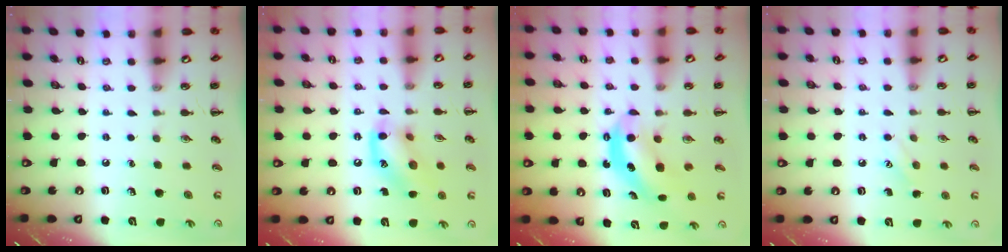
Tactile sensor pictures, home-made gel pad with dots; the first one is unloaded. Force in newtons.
{"total": 13.9, "press": 13.7, "slide": 2.3}
{"total": 5.8, "press": 5.8, "slide": 0.5}
{"total": 6.5, "press": 6.4, "slide": 1.2}